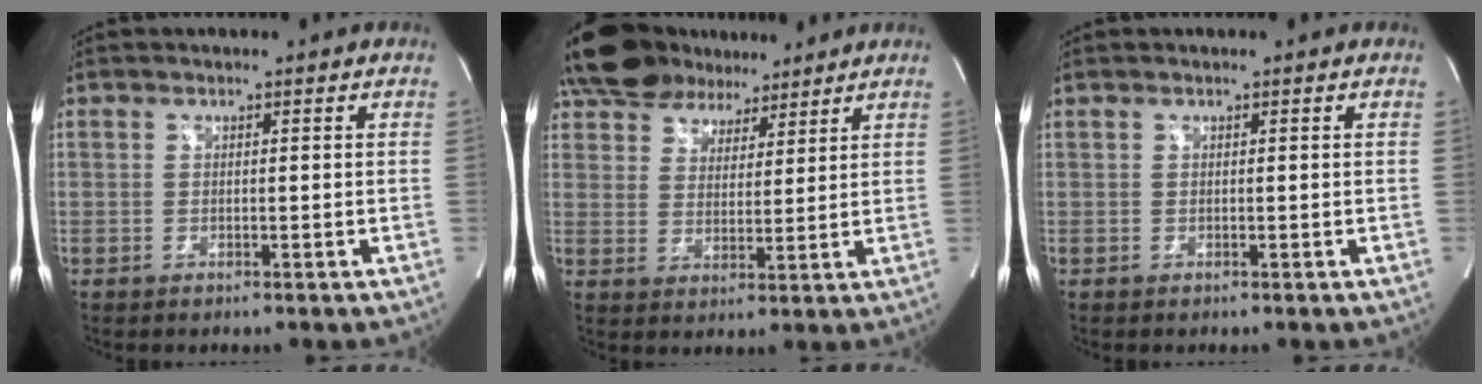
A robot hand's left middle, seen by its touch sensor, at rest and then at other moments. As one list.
[{"total": 12.4, "force": [10.4, 5.5, 4.0], "torque": [-0.071, 0.026, 0.175]}, {"total": 0.0}]